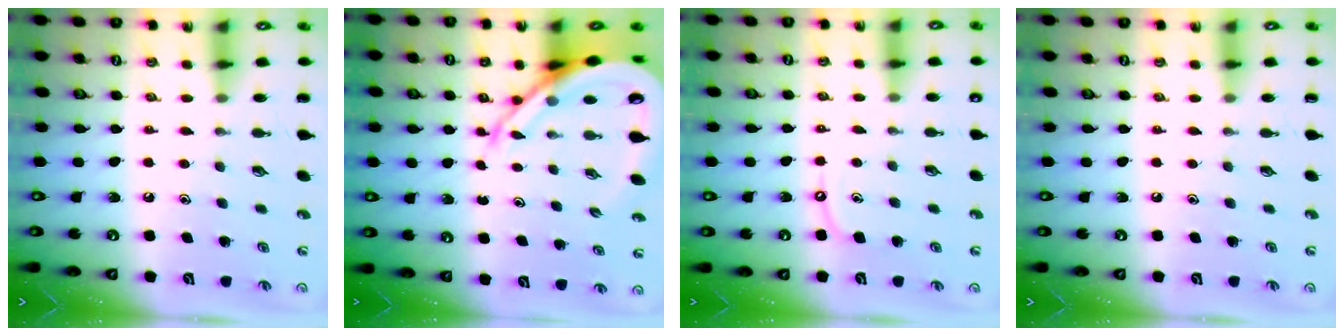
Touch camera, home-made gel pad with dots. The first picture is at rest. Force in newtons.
{"total": 13.6, "press": 13.5, "slide": 1.5}
{"total": 3.9, "press": 3.9, "slide": 0.5}
{"total": 0.0}